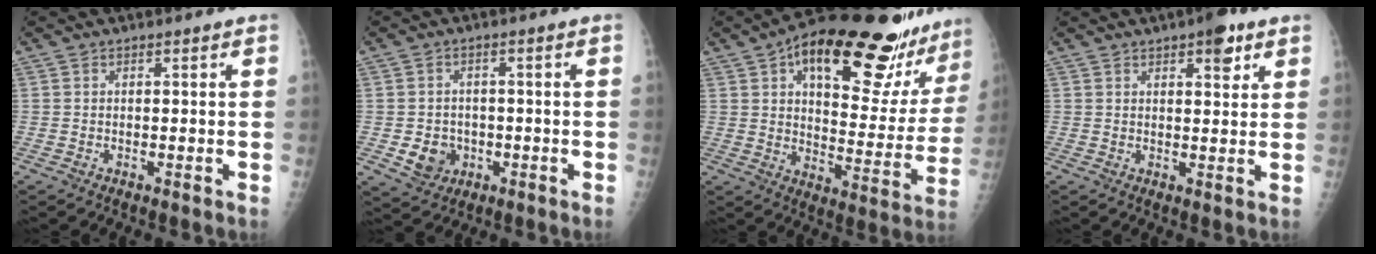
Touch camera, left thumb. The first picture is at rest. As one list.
[{"total": 5.7, "force": [-1.4, 4.9, 2.4], "torque": [-0.019, 0.005, -0.014]}, {"total": 28.4, "force": [18.8, 9.4, 19.2], "torque": [-0.233, -0.059, 0.266]}, {"total": 5.5, "force": [3.2, 2.2, 4.0], "torque": [-0.037, -0.012, 0.038]}]